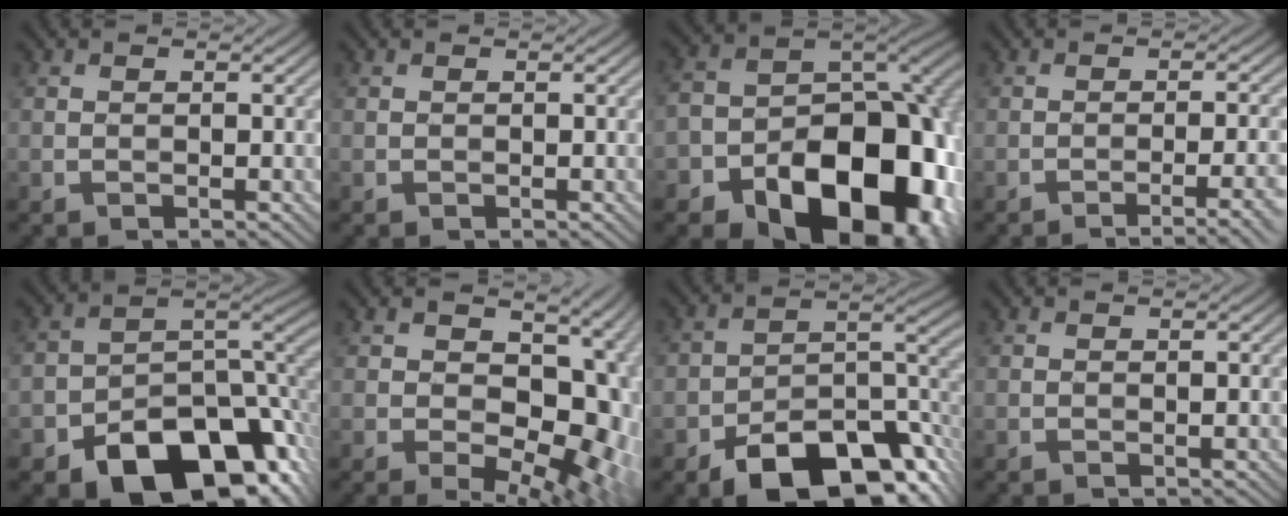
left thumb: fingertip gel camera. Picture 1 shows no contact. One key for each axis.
{"total": 0.0}
{"total": 21.9, "fx": -10.3, "fy": 15.0, "fz": 12.2, "tx": -0.185, "ty": -0.035, "tz": -0.148}
{"total": 5.5, "fx": -2.7, "fy": 1.0, "fz": 4.7, "tx": -0.064, "ty": 0.010, "tz": -0.041}
{"total": 16.7, "fx": -9.4, "fy": 10.0, "fz": 9.5, "tx": -0.139, "ty": -0.040, "tz": -0.152}
{"total": 14.1, "fx": -0.9, "fy": 8.8, "fz": 11.0, "tx": -0.142, "ty": -0.017, "tz": 0.001}
{"total": 14.8, "fx": -8.9, "fy": 7.6, "fz": 9.1, "tx": -0.137, "ty": -0.017, "tz": -0.153}
{"total": 0.0}